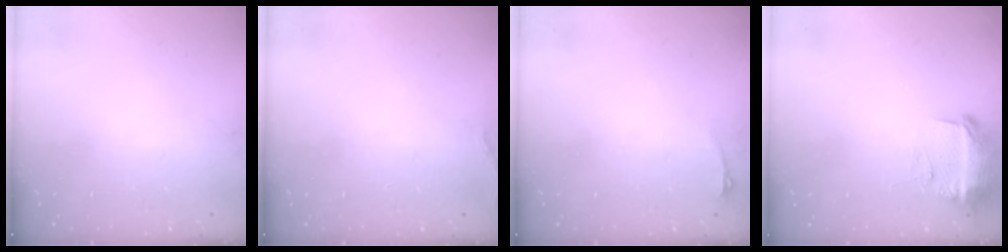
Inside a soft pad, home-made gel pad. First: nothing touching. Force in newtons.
{"total": 7.3, "press": 5.5, "slide": 4.8}
{"total": 2.9, "press": 2.6, "slide": 1.5}
{"total": 11.4, "press": 11.4, "slide": 1.1}